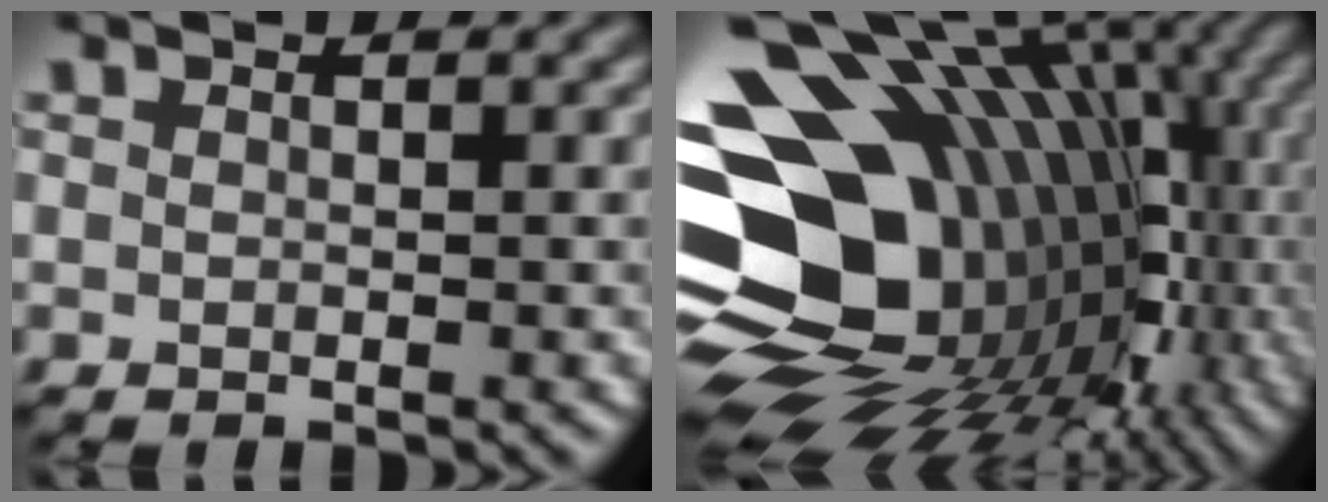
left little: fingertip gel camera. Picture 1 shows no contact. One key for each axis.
{"total": 19.9, "fx": -1.9, "fy": 14.5, "fz": 13.4, "tx": -0.229, "ty": 0.002, "tz": -0.015}